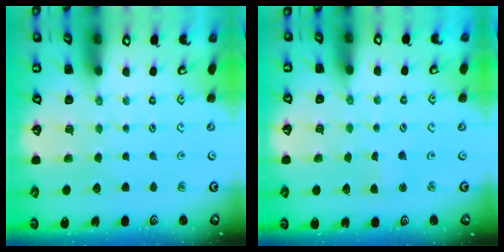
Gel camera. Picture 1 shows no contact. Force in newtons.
{"total": 1.8, "press": 1.7, "slide": 0.3}